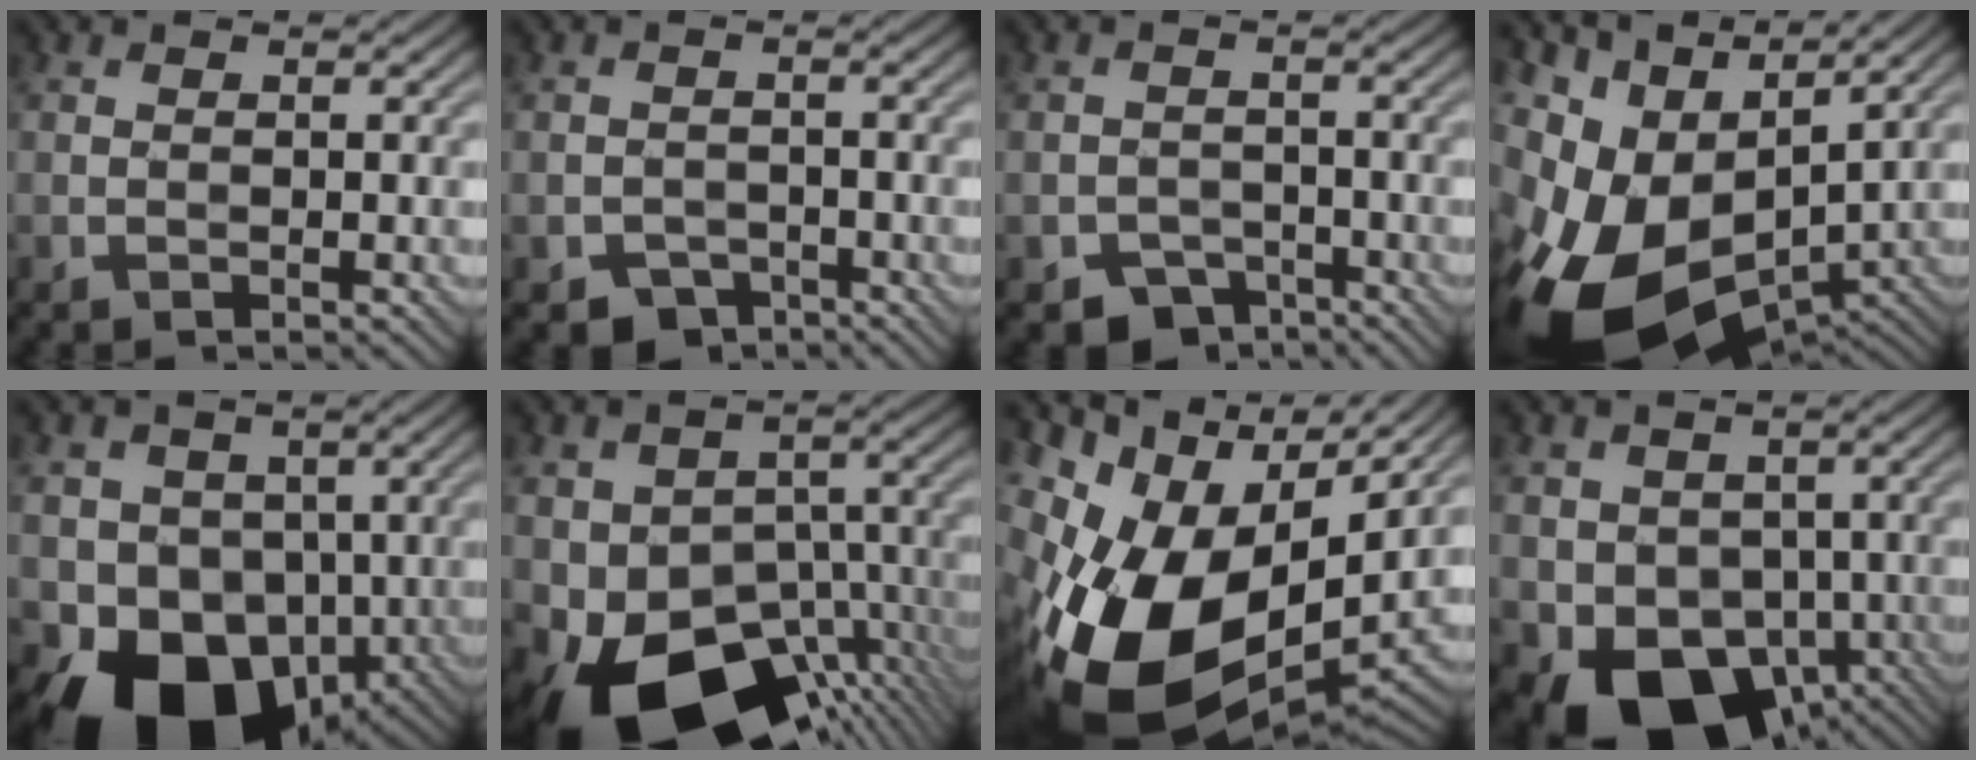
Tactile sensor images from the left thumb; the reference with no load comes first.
{"total": 3.0, "force": [-2.2, 1.9, 0.8], "torque": [-0.008, -0.005, -0.041]}
{"total": 3.8, "force": [-2.8, 2.4, 1.2], "torque": [-0.014, -0.005, -0.052]}
{"total": 15.0, "force": [-1.4, 8.9, 12.0], "torque": [-0.261, -0.025, 0.003]}
{"total": 11.4, "force": [-2.8, 8.9, 6.5], "torque": [-0.102, -0.032, -0.054]}
{"total": 16.0, "force": [-7.9, 9.7, 10.0], "torque": [-0.159, -0.035, -0.114]}
{"total": 17.6, "force": [-2.9, 11.6, 13.0], "torque": [-0.265, -0.037, -0.039]}
{"total": 9.9, "force": [-3.3, 7.5, 5.6], "torque": [-0.092, -0.038, -0.049]}